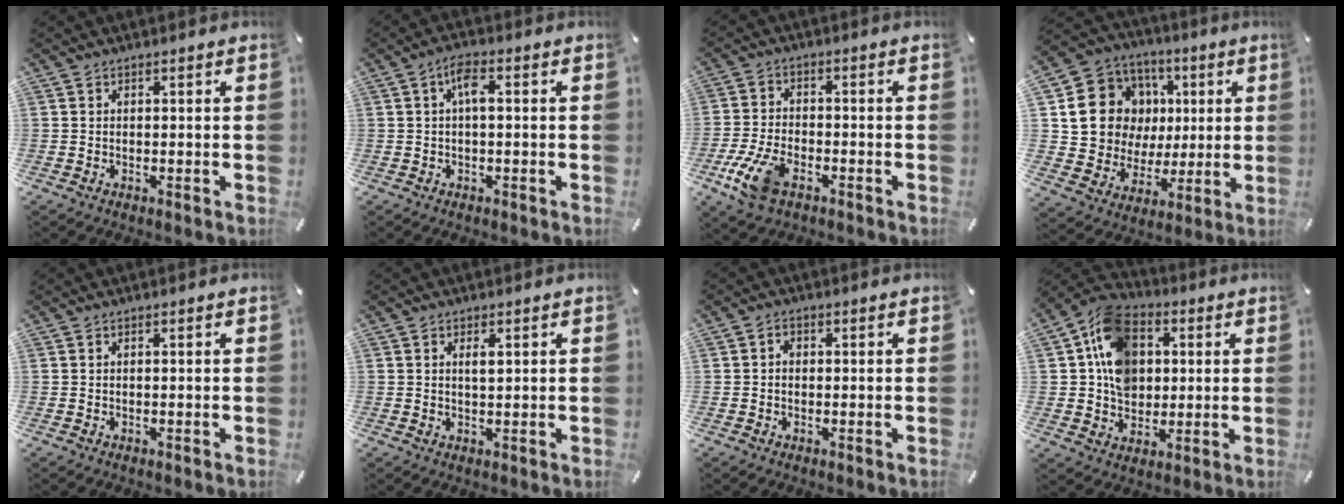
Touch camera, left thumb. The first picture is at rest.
{"total": 4.1, "force": [0.3, 1.7, 3.8], "torque": [-0.066, 0.012, 0.000]}
{"total": 9.4, "force": [-4.7, 5.0, 6.4], "torque": [-0.146, 0.008, -0.087]}
{"total": 15.7, "force": [3.5, 14.2, 5.8], "torque": [-0.087, -0.012, 0.085]}
{"total": 0.0}
{"total": 1.7, "force": [0.6, 0.6, 1.5], "torque": [-0.023, -0.002, 0.008]}
{"total": 1.4, "force": [-0.1, 1.2, 0.8], "torque": [-0.015, 0.006, -0.004]}
{"total": 13.5, "force": [2.5, 11.3, 7.0], "torque": [-0.138, -0.001, 0.047]}